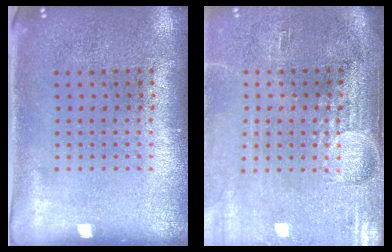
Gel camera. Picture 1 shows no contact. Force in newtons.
{"total": 4.5, "press": 3.8, "slide": 2.5}